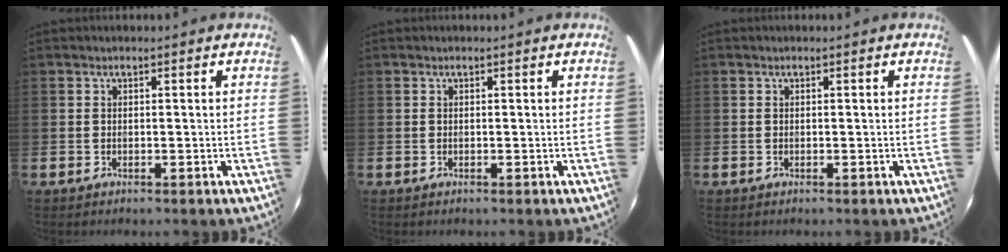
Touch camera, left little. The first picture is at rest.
{"total": 0.0}
{"total": 0.0}